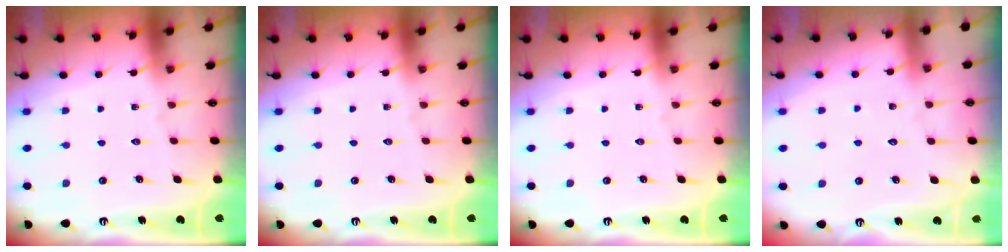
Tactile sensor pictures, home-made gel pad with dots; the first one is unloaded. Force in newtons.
{"total": 0.0}
{"total": 0.0}
{"total": 2.7, "press": 2.7, "slide": 0.3}